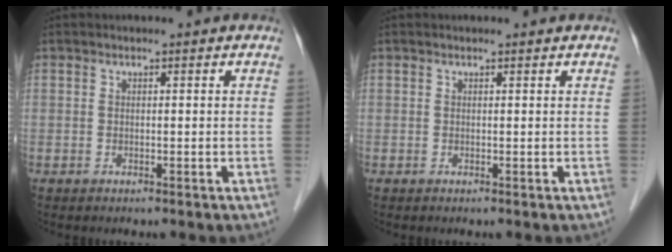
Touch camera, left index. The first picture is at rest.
{"total": 0.7, "force": [0.7, 0.1, 0.1], "torque": [-0.008, 0.005, 0.009]}